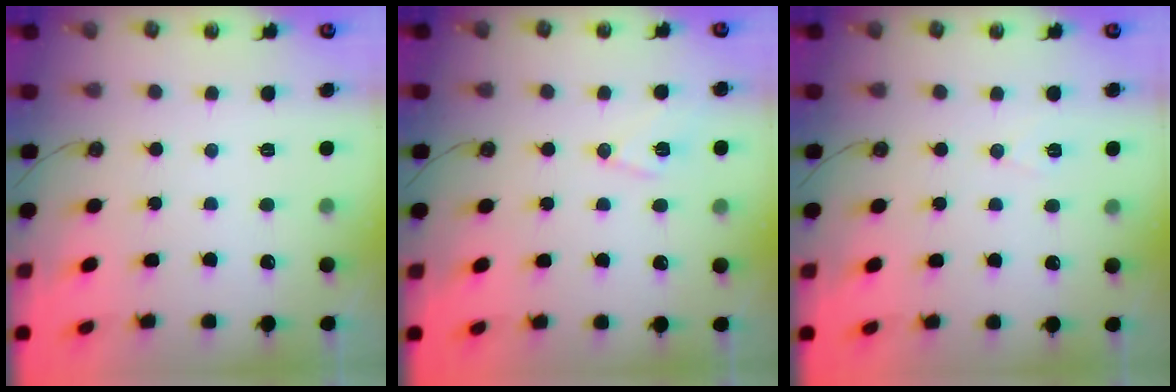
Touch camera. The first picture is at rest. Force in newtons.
{"total": 8.8, "press": 8.1, "slide": 3.6}
{"total": 5.9, "press": 3.9, "slide": 4.5}